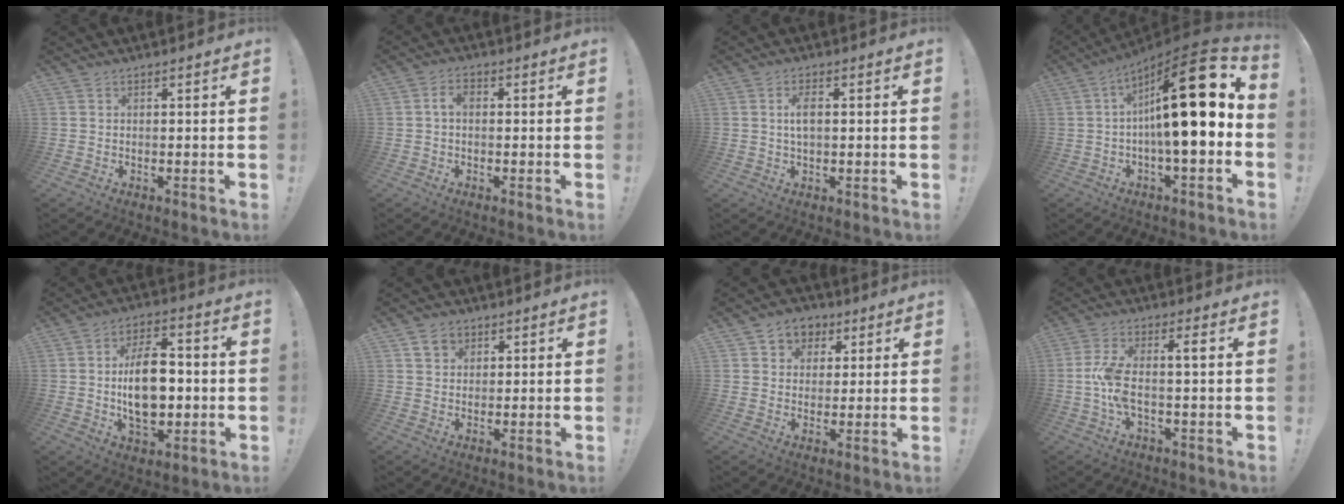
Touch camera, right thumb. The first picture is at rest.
{"total": 3.0, "force": [-0.1, 1.8, 2.4], "torque": [-0.048, 0.013, -0.002]}
{"total": 3.9, "force": [0.3, 1.7, 3.5], "torque": [-0.055, 0.002, 0.002]}
{"total": 22.0, "force": [2.8, 4.6, 21.4], "torque": [-0.325, -0.021, 0.038]}
{"total": 15.4, "force": [-1.0, 9.3, 12.2], "torque": [-0.212, 0.002, -0.021]}
{"total": 5.1, "force": [2.7, 3.9, 1.9], "torque": [-0.027, -0.002, 0.050]}
{"total": 7.0, "force": [2.6, 6.3, 1.8], "torque": [-0.027, -0.008, 0.053]}
{"total": 8.2, "force": [-0.7, 1.7, 8.0], "torque": [-0.171, -0.005, -0.017]}